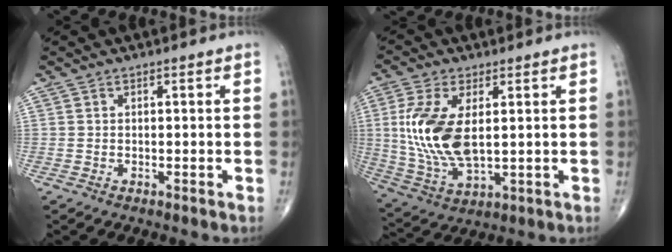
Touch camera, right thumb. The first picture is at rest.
{"total": 14.1, "force": [1.8, 6.9, 12.1], "torque": [-0.262, -0.011, 0.047]}